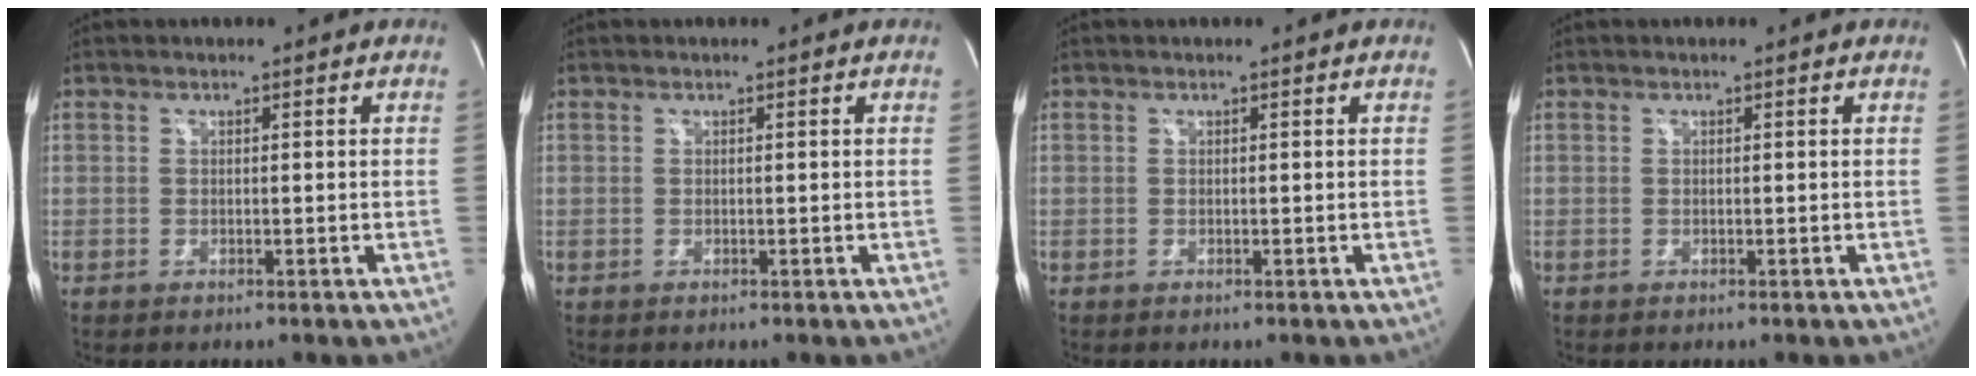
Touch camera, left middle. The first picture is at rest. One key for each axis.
{"total": 0.0}
{"total": 0.0}
{"total": 0.0}